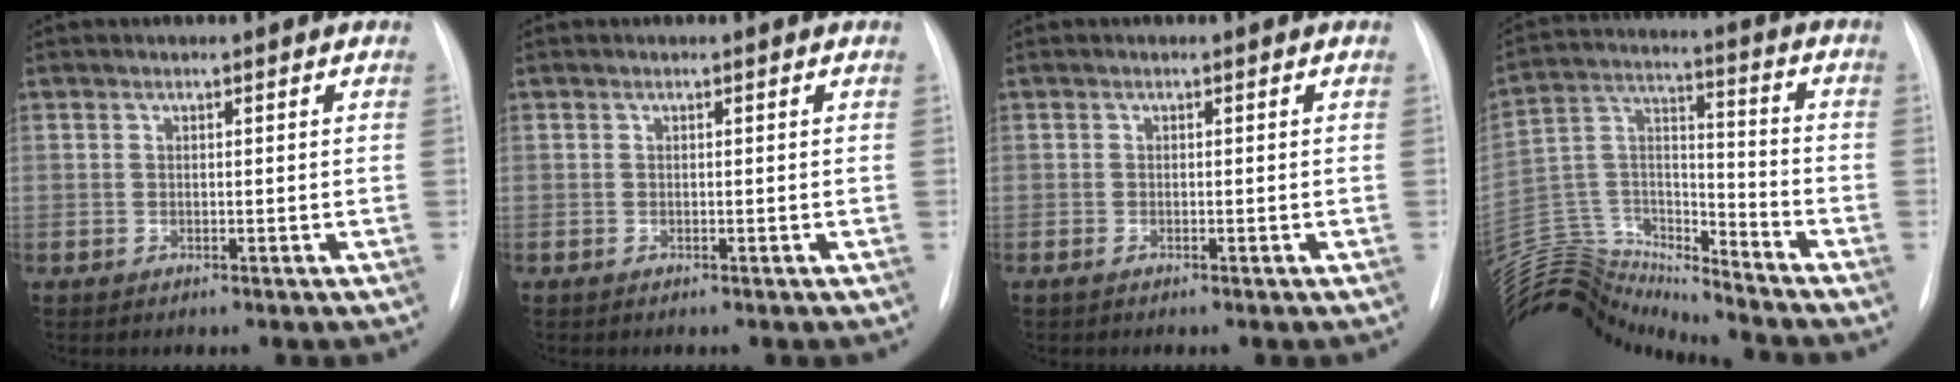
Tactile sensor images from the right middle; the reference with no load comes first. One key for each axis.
{"total": 0.0}
{"total": 0.6, "fx": -0.4, "fy": 0.1, "fz": 0.4, "tx": -0.010, "ty": -0.002, "tz": -0.008}
{"total": 16.7, "fx": -16.5, "fy": 2.1, "fz": 1.9, "tx": -0.041, "ty": 0.062, "tz": -0.299}